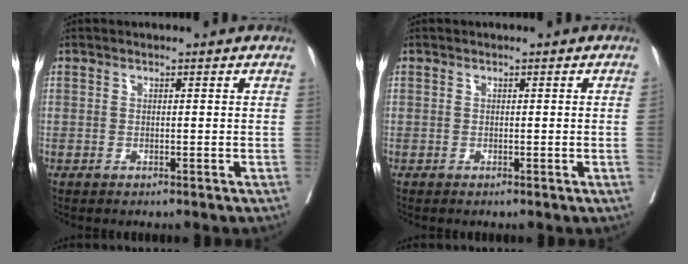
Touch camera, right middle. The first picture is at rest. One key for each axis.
{"total": 1.0, "fx": -0.1, "fy": -0.4, "fz": 0.9, "tx": -0.012, "ty": -0.001, "tz": 0.000}